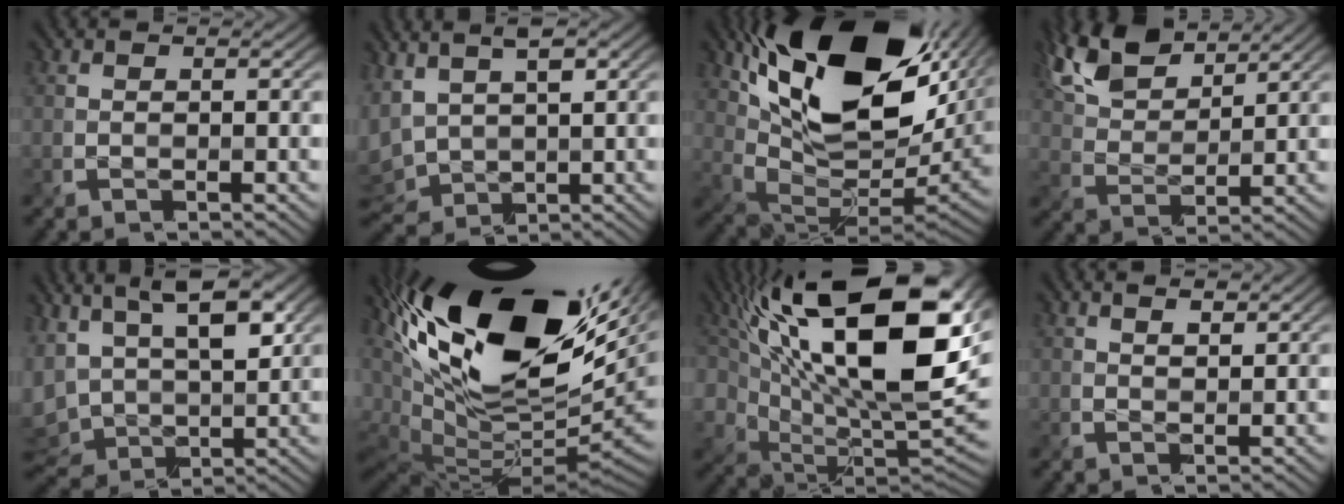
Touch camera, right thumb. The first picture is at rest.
{"total": 7.6, "force": [2.0, 4.4, 5.8], "torque": [-0.163, 0.000, 0.039]}
{"total": 19.2, "force": [8.7, 9.7, 14.1], "torque": [-0.261, -0.005, 0.172]}
{"total": 10.1, "force": [6.6, 4.6, 6.0], "torque": [-0.151, 0.022, 0.128]}
{"total": 12.2, "force": [4.3, 6.5, 9.5], "torque": [-0.218, 0.004, 0.077]}
{"total": 21.3, "force": [5.7, 9.2, 18.4], "torque": [-0.357, -0.003, 0.115]}
{"total": 20.9, "force": [7.2, 11.0, 16.2], "torque": [-0.303, 0.017, 0.130]}
{"total": 1.7, "force": [1.2, 0.6, 1.1], "torque": [-0.015, -0.001, 0.025]}